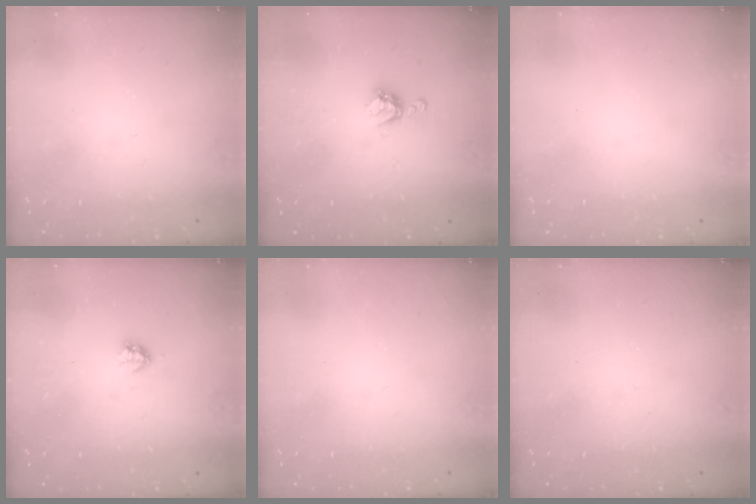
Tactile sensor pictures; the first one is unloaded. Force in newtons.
{"total": 5.7, "press": 5.7, "slide": 0.5}
{"total": 0.0}
{"total": 2.9, "press": 2.9, "slide": 0.5}
{"total": 0.0}
{"total": 0.0}